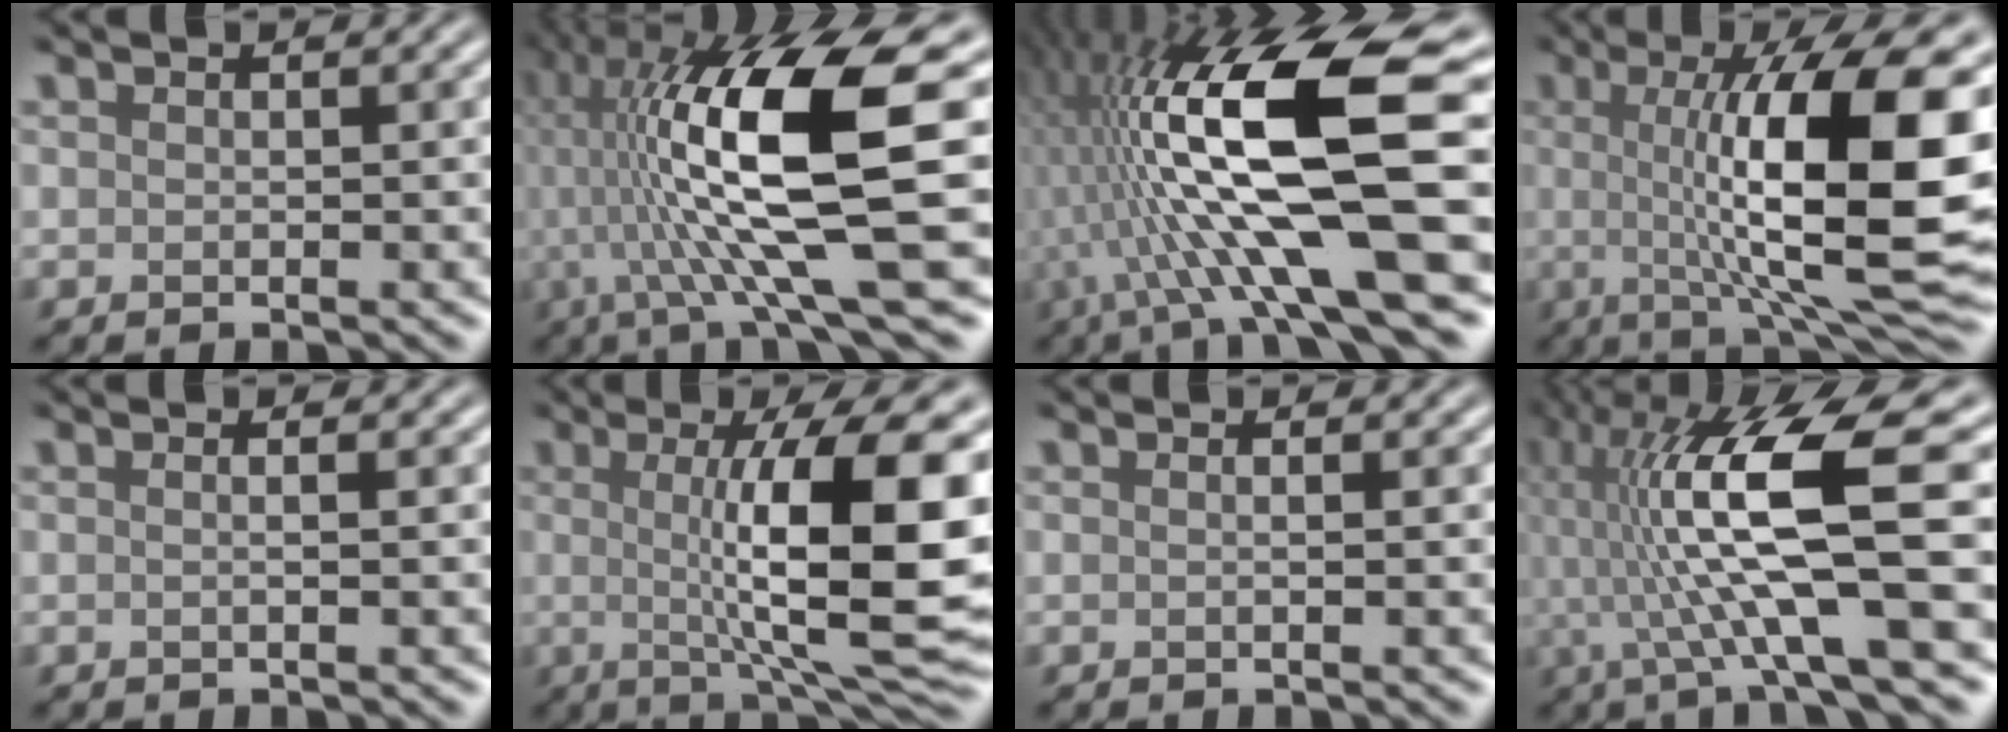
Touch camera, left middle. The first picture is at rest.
{"total": 14.4, "force": [1.0, 2.7, 14.1], "torque": [-0.256, 0.010, 0.028]}
{"total": 15.6, "force": [-0.8, 4.3, 15.0], "torque": [-0.277, 0.022, -0.009]}
{"total": 14.6, "force": [0.6, 4.0, 14.0], "torque": [-0.181, 0.004, 0.010]}
{"total": 1.6, "force": [0.4, 0.9, 1.3], "torque": [0.001, 0.002, -0.016]}
{"total": 12.7, "force": [0.5, 3.0, 12.3], "torque": [-0.156, 0.002, 0.014]}
{"total": 1.3, "force": [0.3, 0.7, 1.1], "torque": [0.002, -0.001, -0.014]}
{"total": 12.1, "force": [0.8, 2.6, 11.8], "torque": [-0.226, 0.013, 0.024]}